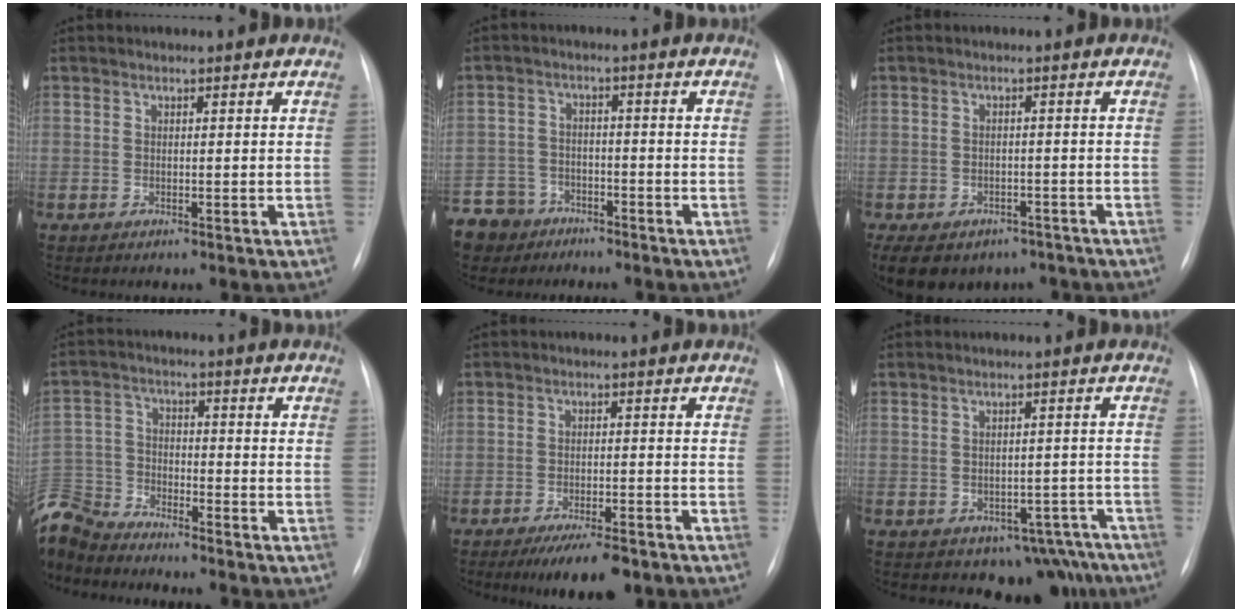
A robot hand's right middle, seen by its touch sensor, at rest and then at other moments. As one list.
[{"total": 9.9, "force": [-7.2, 6.7, 1.3], "torque": [-0.050, 0.002, -0.125]}, {"total": 19.2, "force": [-11.8, 13.2, 7.3], "torque": [-0.229, -0.005, -0.143]}, {"total": 11.3, "force": [-10.8, 2.7, 1.9], "torque": [-0.054, 0.010, -0.215]}, {"total": 7.5, "force": [-5.5, 2.0, 4.6], "torque": [-0.064, -0.009, -0.083]}, {"total": 8.9, "force": [-6.9, 5.3, 2.0], "torque": [0.010, 0.025, -0.080]}]